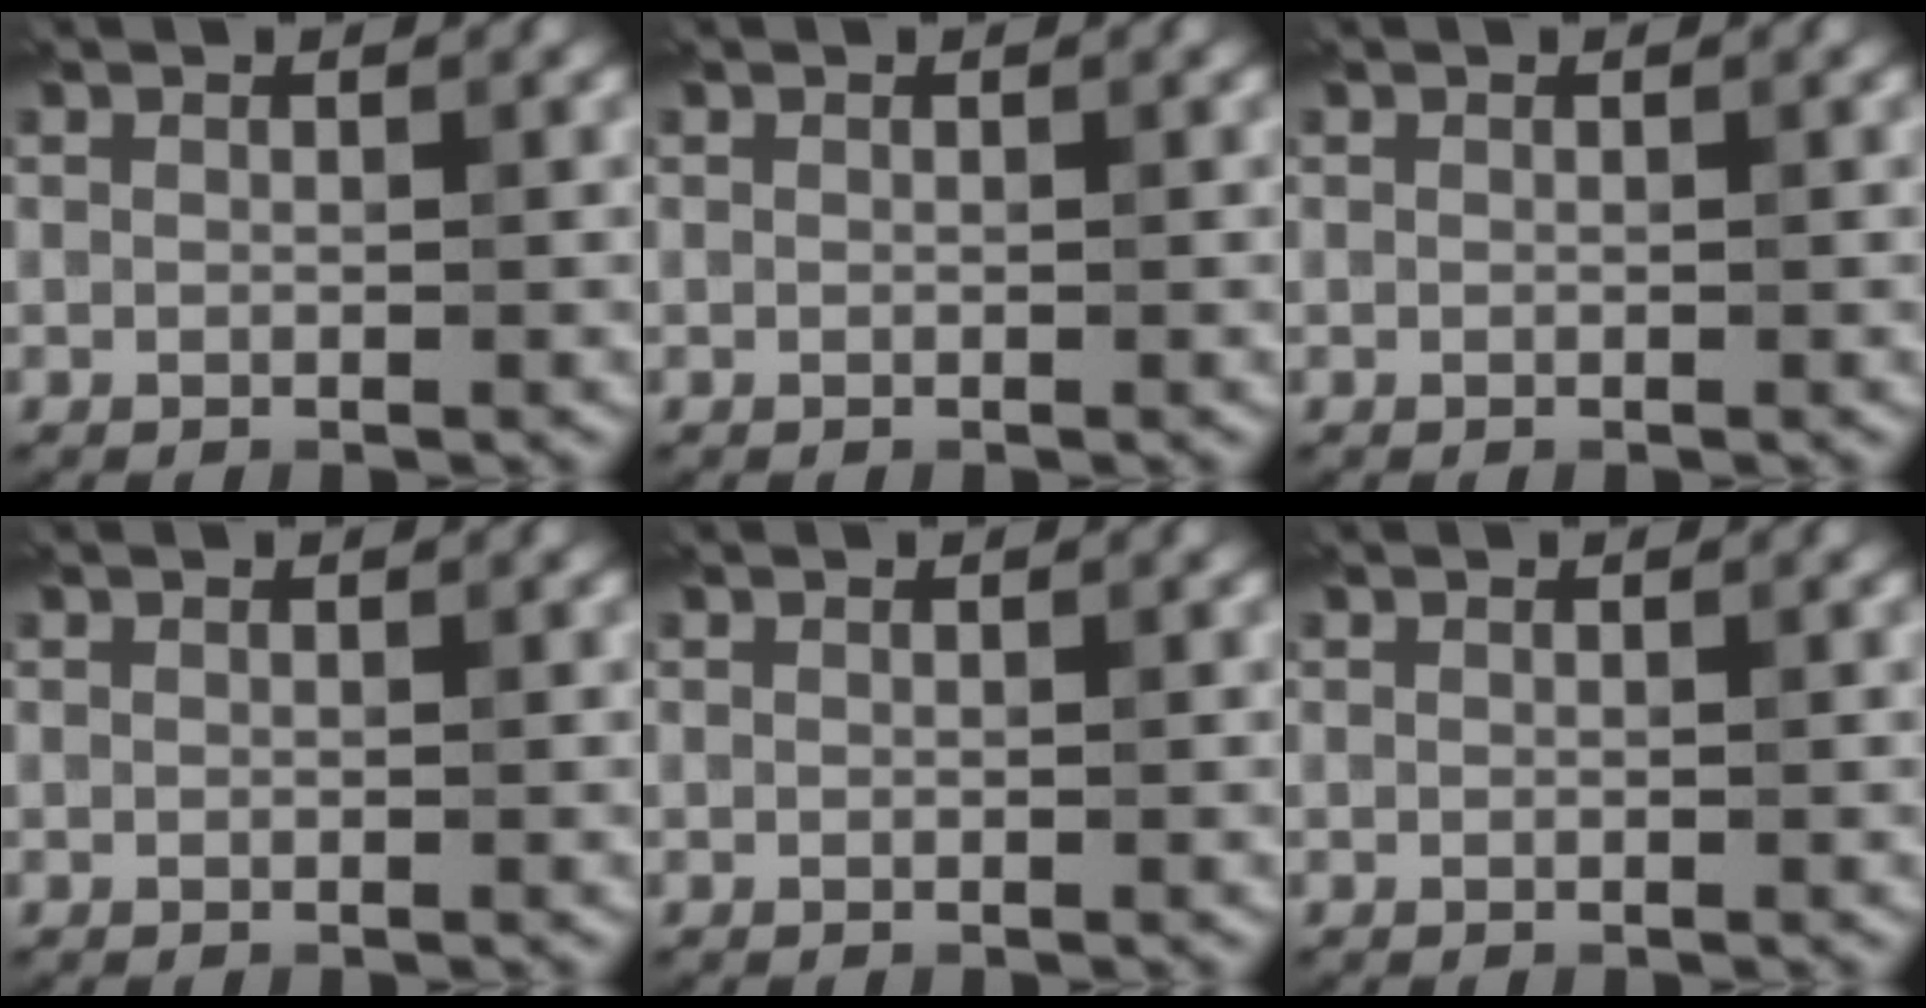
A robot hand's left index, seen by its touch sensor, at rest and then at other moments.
{"total": 0.0}
{"total": 0.0}
{"total": 0.0}
{"total": 0.0}
{"total": 0.0}